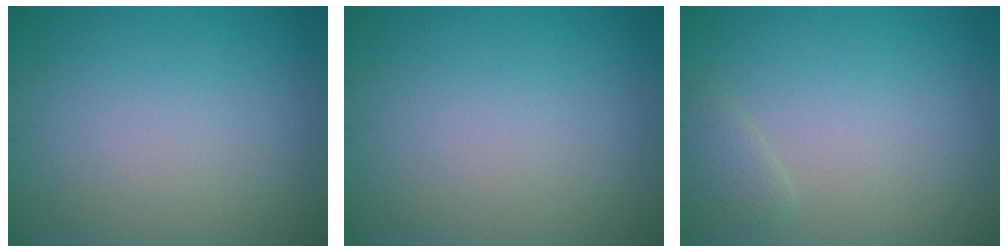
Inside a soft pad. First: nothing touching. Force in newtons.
{"total": 0.0}
{"total": 1.3, "press": 1.3, "slide": 0.2}